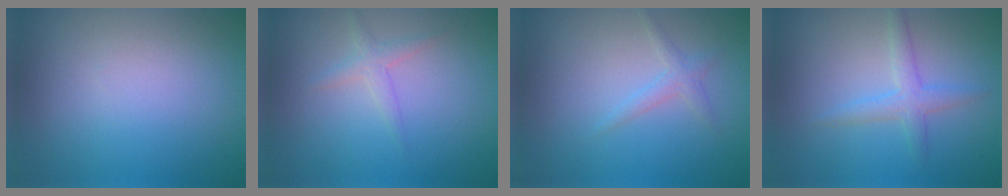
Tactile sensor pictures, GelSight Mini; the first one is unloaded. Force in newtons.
{"total": 1.3, "press": 1.3, "slide": 0.0}
{"total": 1.3, "press": 1.3, "slide": 0.1}
{"total": 2.2, "press": 2.2, "slide": 0.1}